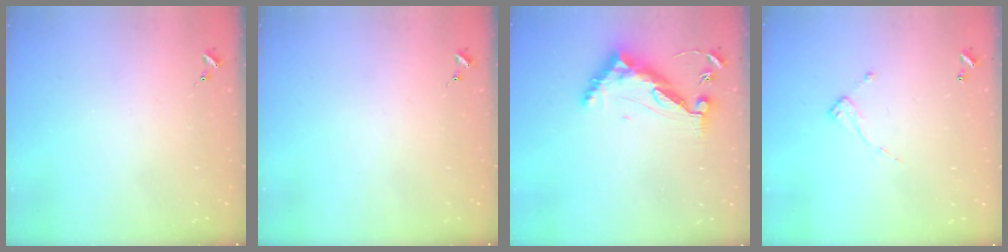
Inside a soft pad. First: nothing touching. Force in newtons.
{"total": 0.0}
{"total": 10.6, "press": 10.5, "slide": 0.9}
{"total": 6.9, "press": 6.9, "slide": 0.4}